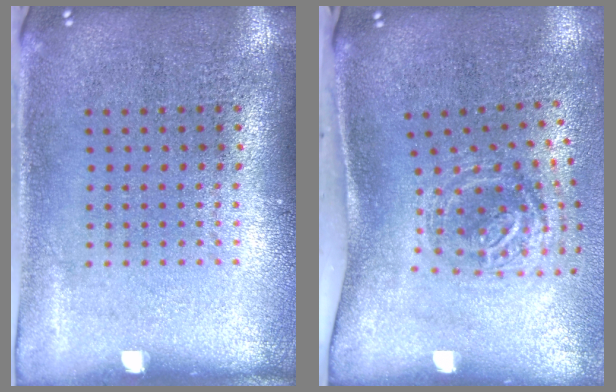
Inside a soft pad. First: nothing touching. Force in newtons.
{"total": 1.8, "press": 1.2, "slide": 1.3}